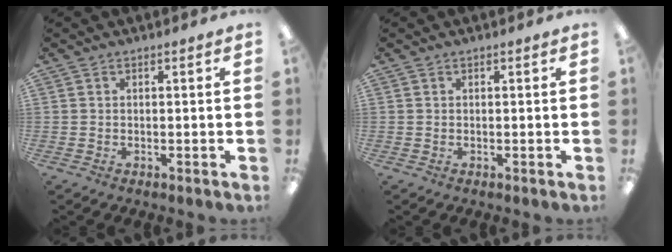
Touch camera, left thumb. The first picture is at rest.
{"total": 0.0}